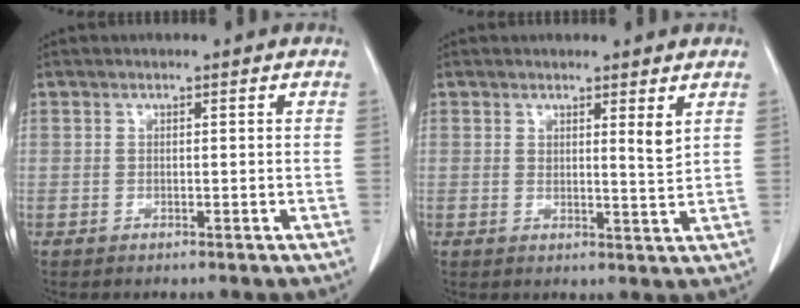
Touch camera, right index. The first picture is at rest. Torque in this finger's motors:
{"motor_torque": [-0.01, 0.13, 0.04, 0.03]}